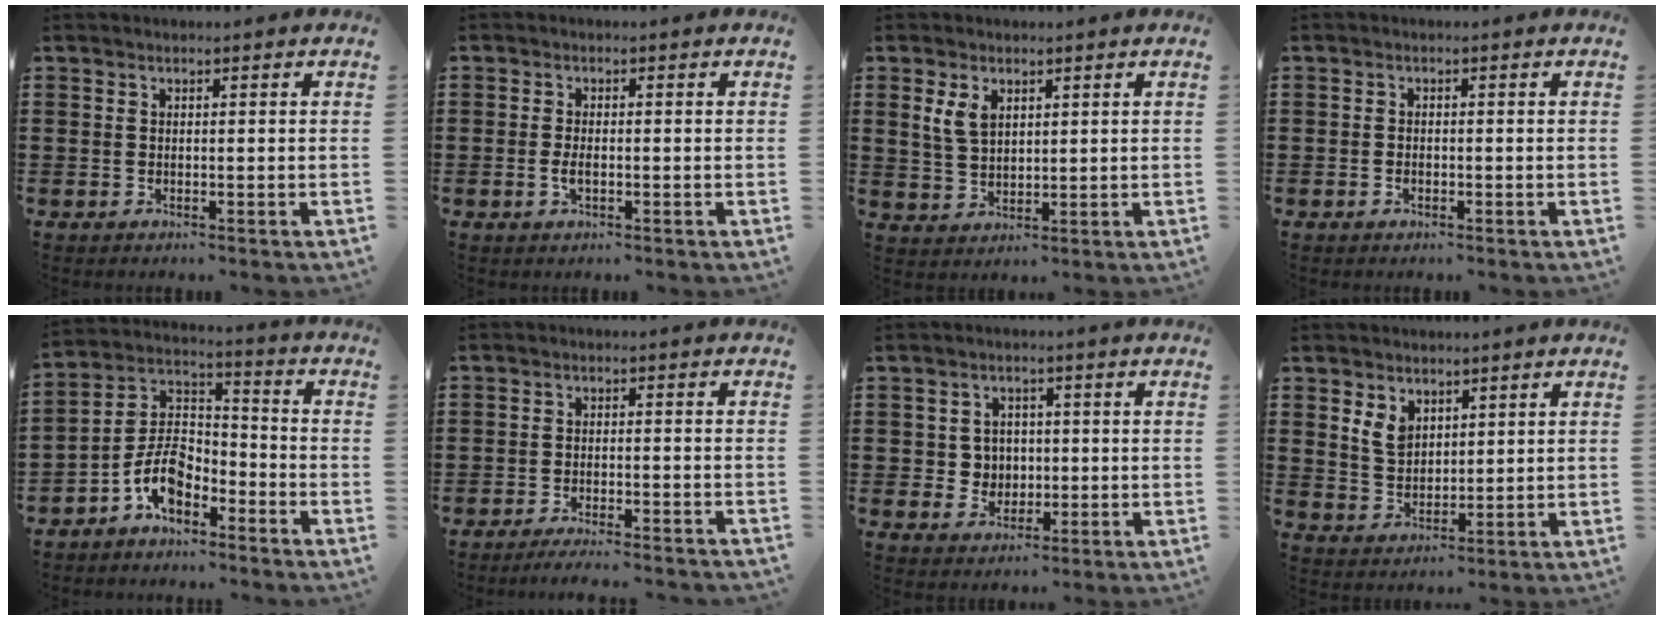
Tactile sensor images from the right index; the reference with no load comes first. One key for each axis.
{"total": 1.7, "fx": -0.3, "fy": 0.7, "fz": 1.6, "tx": -0.036, "ty": -0.003, "tz": -0.007}
{"total": 4.1, "fx": 1.9, "fy": 2.6, "fz": 2.4, "tx": -0.057, "ty": 0.010, "tz": 0.035}
{"total": 0.7, "fx": -0.4, "fy": 0.3, "fz": 0.6, "tx": -0.014, "ty": -0.005, "tz": -0.005}
{"total": 7.6, "fx": -4.5, "fy": 4.0, "fz": 4.6, "tx": -0.111, "ty": -0.004, "tz": -0.092}
{"total": 2.8, "fx": -2.7, "fy": -0.3, "fz": 0.7, "tx": -0.013, "ty": -0.001, "tz": -0.054}
{"total": 3.7, "fx": 0.3, "fy": 3.6, "fz": 0.8, "tx": -0.031, "ty": 0.012, "tz": 0.001}
{"total": 4.3, "fx": 2.3, "fy": 3.1, "fz": 1.9, "tx": -0.049, "ty": 0.011, "tz": 0.044}